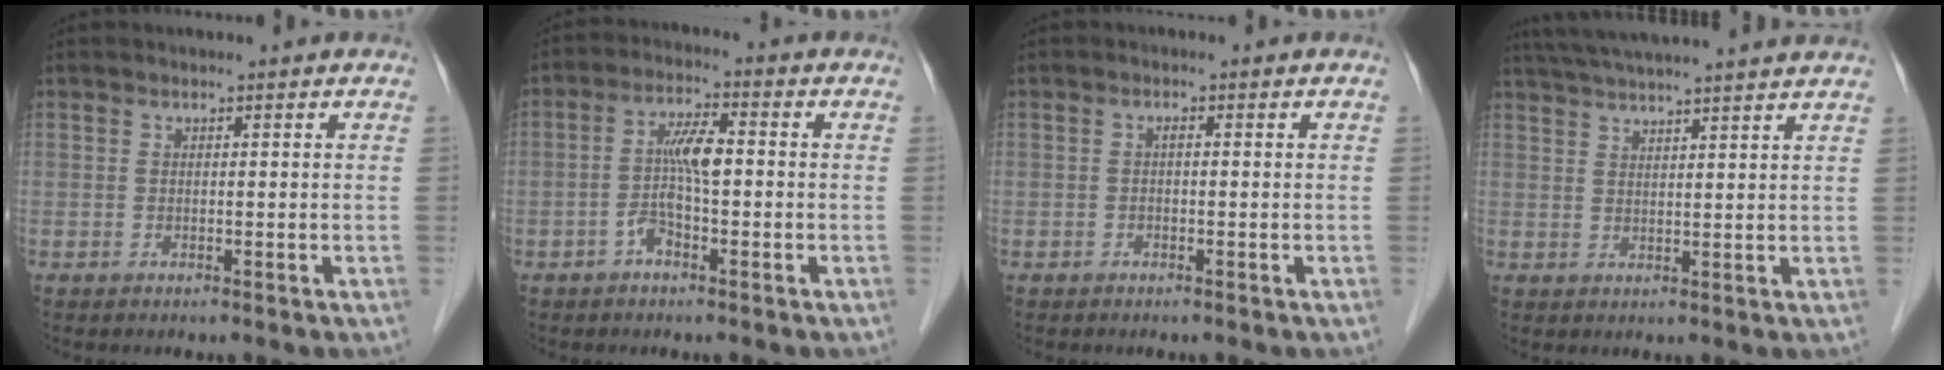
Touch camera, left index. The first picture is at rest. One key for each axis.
{"total": 5.5, "fx": -1.1, "fy": 1.5, "fz": 5.2, "tx": -0.106, "ty": 0.014, "tz": -0.023}
{"total": 0.8, "fx": -0.3, "fy": 0.3, "fz": 0.7, "tx": -0.014, "ty": 0.001, "tz": -0.007}
{"total": 16.9, "fx": 15.2, "fy": 0.1, "fz": 7.4, "tx": -0.131, "ty": 0.036, "tz": 0.210}